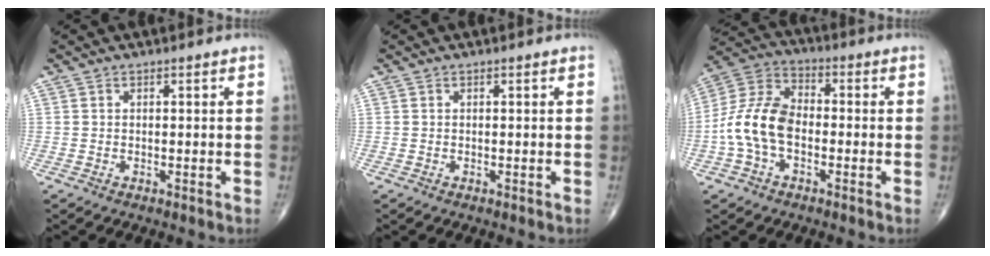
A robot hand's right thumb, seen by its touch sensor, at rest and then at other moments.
{"total": 0.0}
{"total": 12.1, "force": [-2.5, 7.7, 9.0], "torque": [-0.176, 0.038, -0.058]}